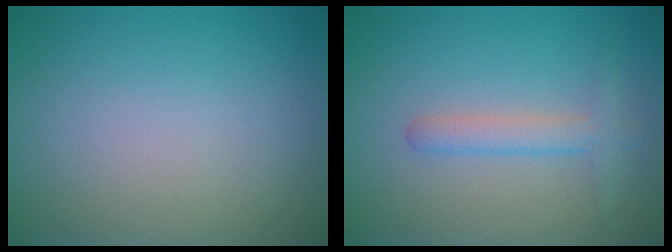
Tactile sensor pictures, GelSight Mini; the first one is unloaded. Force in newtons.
{"total": 2.2, "press": 2.2, "slide": 0.1}